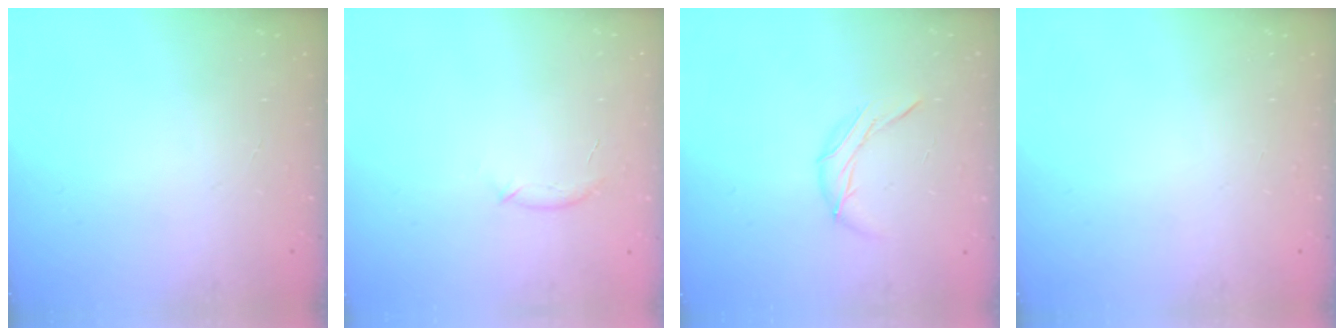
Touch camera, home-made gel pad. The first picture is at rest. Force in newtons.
{"total": 7.4, "press": 7.3, "slide": 1.6}
{"total": 6.3, "press": 6.3, "slide": 0.4}
{"total": 0.0}